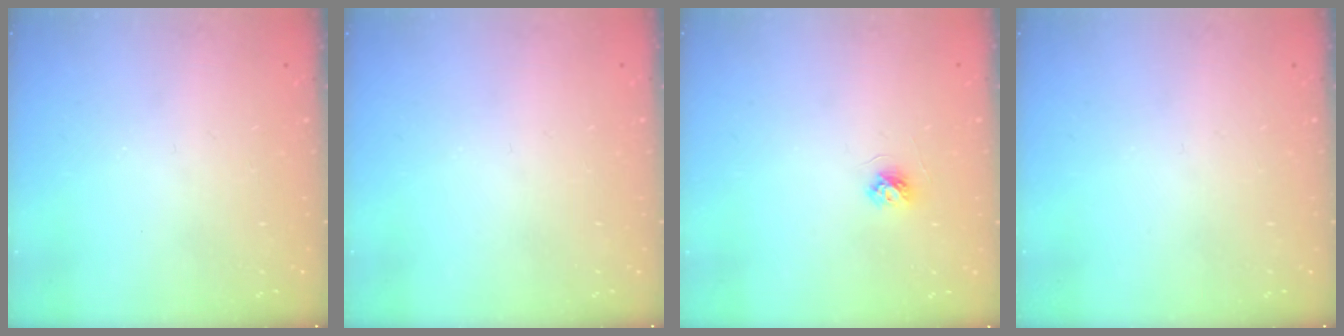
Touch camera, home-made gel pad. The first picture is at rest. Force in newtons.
{"total": 0.0}
{"total": 3.7, "press": 3.6, "slide": 0.4}
{"total": 0.0}